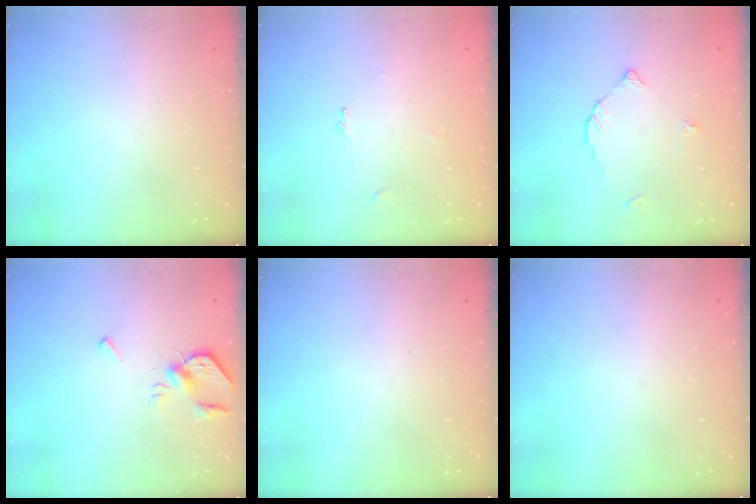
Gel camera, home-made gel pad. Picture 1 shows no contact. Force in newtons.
{"total": 0.7, "press": 0.6, "slide": 0.4}
{"total": 3.3, "press": 3.3, "slide": 0.4}
{"total": 6.1, "press": 6.1, "slide": 0.5}
{"total": 0.0}
{"total": 0.0}